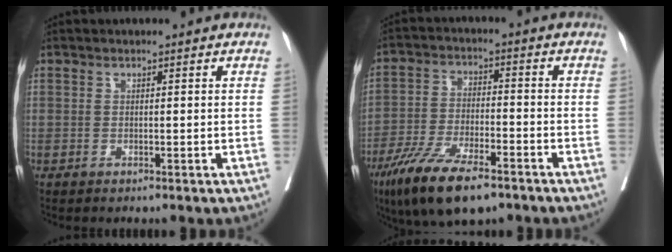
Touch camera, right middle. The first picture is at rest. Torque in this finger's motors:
{"motor_torque": [1.21, -0.93, 0.28, 0.13]}